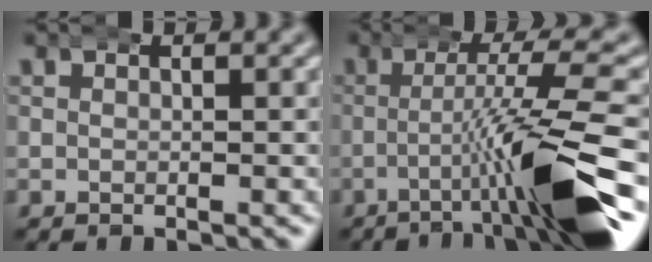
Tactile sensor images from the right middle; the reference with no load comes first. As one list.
[{"total": 9.8, "force": [-2.5, 0.9, 9.5], "torque": [-0.142, -0.004, -0.038]}]